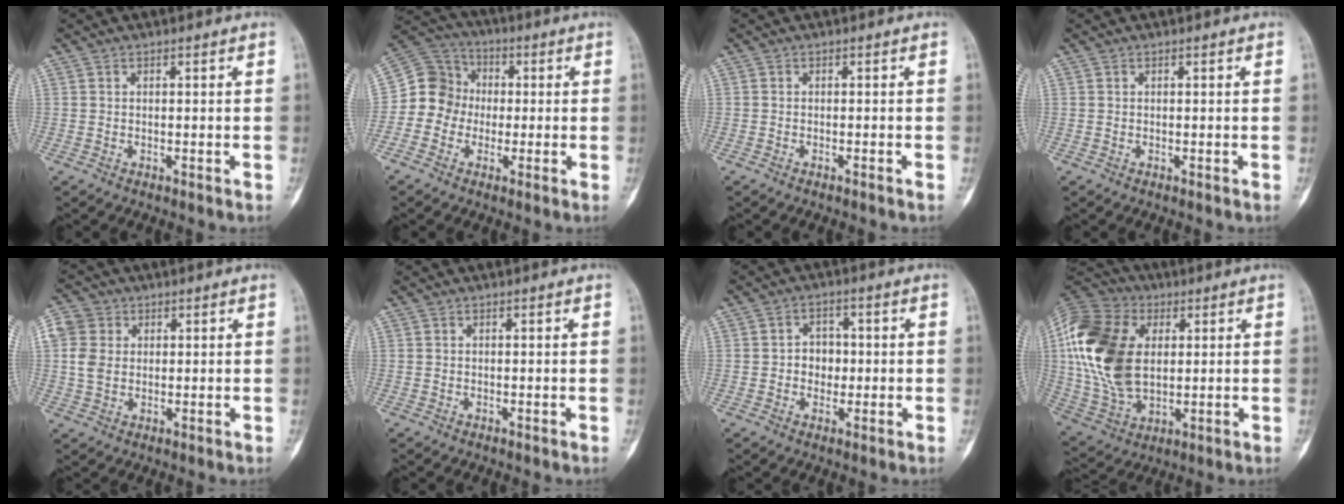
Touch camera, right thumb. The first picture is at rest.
{"total": 9.8, "force": [-1.4, 9.3, 2.7], "torque": [-0.016, 0.040, -0.038]}
{"total": 0.7, "force": [-0.5, -0.2, 0.4], "torque": [-0.008, 0.005, -0.008]}
{"total": 0.0}
{"total": 6.1, "force": [1.1, 5.1, 3.0], "torque": [-0.060, 0.006, 0.017]}
{"total": 0.0}
{"total": 4.5, "force": [-0.2, 3.8, 2.4], "torque": [-0.004, 0.009, -0.010]}
{"total": 22.2, "force": [3.4, 14.6, 16.4], "torque": [-0.332, -0.006, 0.062]}